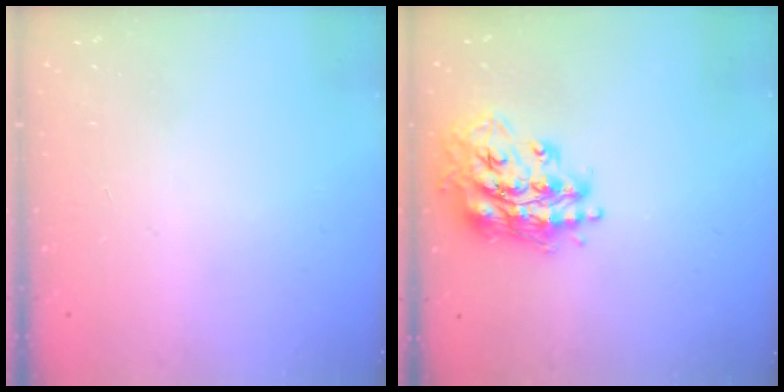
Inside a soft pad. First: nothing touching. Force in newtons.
{"total": 17.1, "press": 17.0, "slide": 1.4}